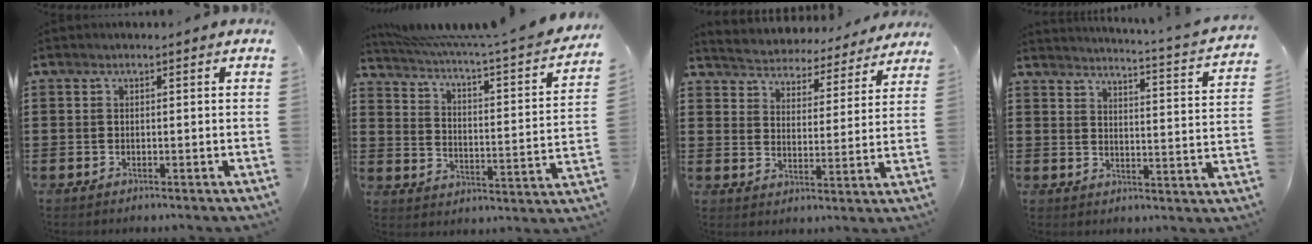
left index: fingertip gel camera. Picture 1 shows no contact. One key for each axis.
{"total": 3.7, "fx": 2.9, "fy": -0.6, "fz": 2.2, "tx": -0.060, "ty": -0.039, "tz": 0.037}
{"total": 4.1, "fx": 4.1, "fy": -0.1, "fz": -0.6, "tx": -0.015, "ty": -0.039, "tz": 0.064}
{"total": 2.8, "fx": 2.4, "fy": -0.9, "fz": 1.2, "tx": -0.033, "ty": -0.037, "tz": 0.026}